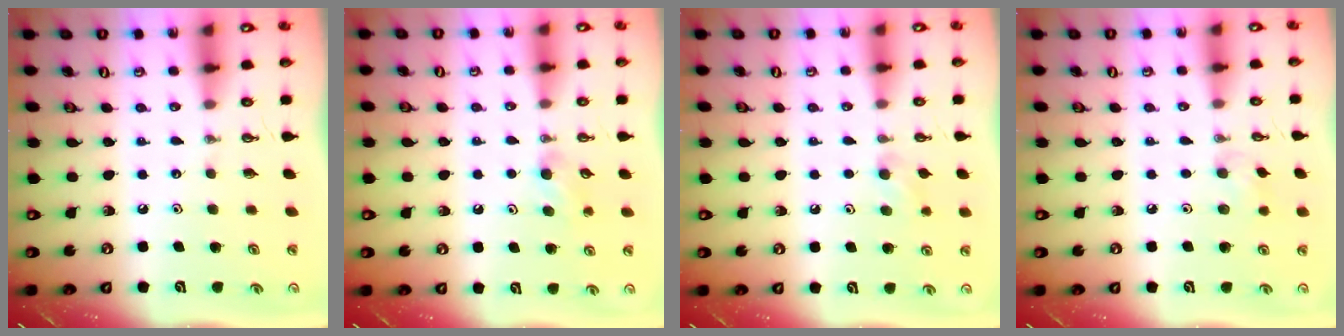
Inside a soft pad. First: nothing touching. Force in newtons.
{"total": 5.3, "press": 5.1, "slide": 1.4}
{"total": 5.7, "press": 5.7, "slide": 1.0}
{"total": 6.5, "press": 6.1, "slide": 2.2}